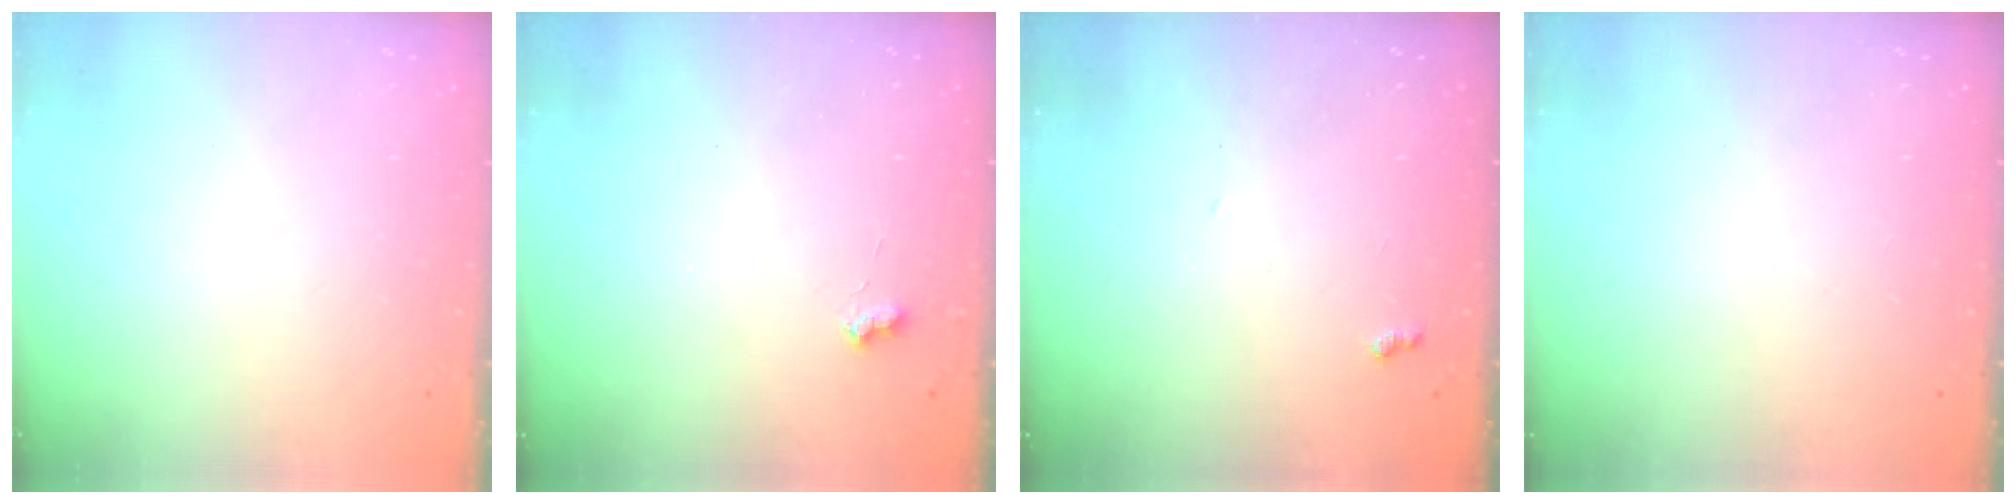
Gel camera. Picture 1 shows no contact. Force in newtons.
{"total": 2.4, "press": 2.4, "slide": 0.5}
{"total": 5.1, "press": 5.1, "slide": 0.6}
{"total": 0.0}